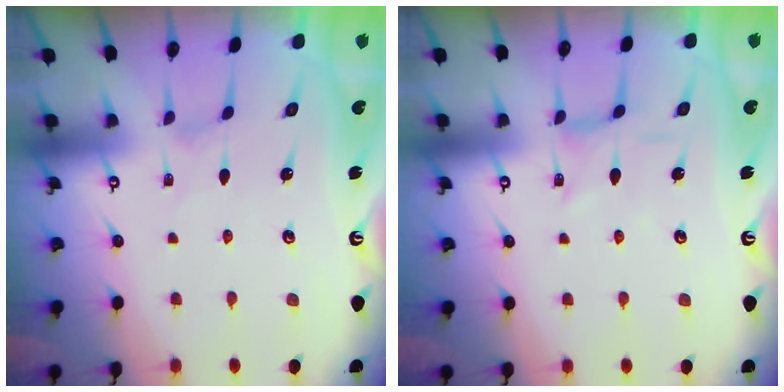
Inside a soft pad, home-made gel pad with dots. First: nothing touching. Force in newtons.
{"total": 1.2, "press": 1.2, "slide": 0.4}